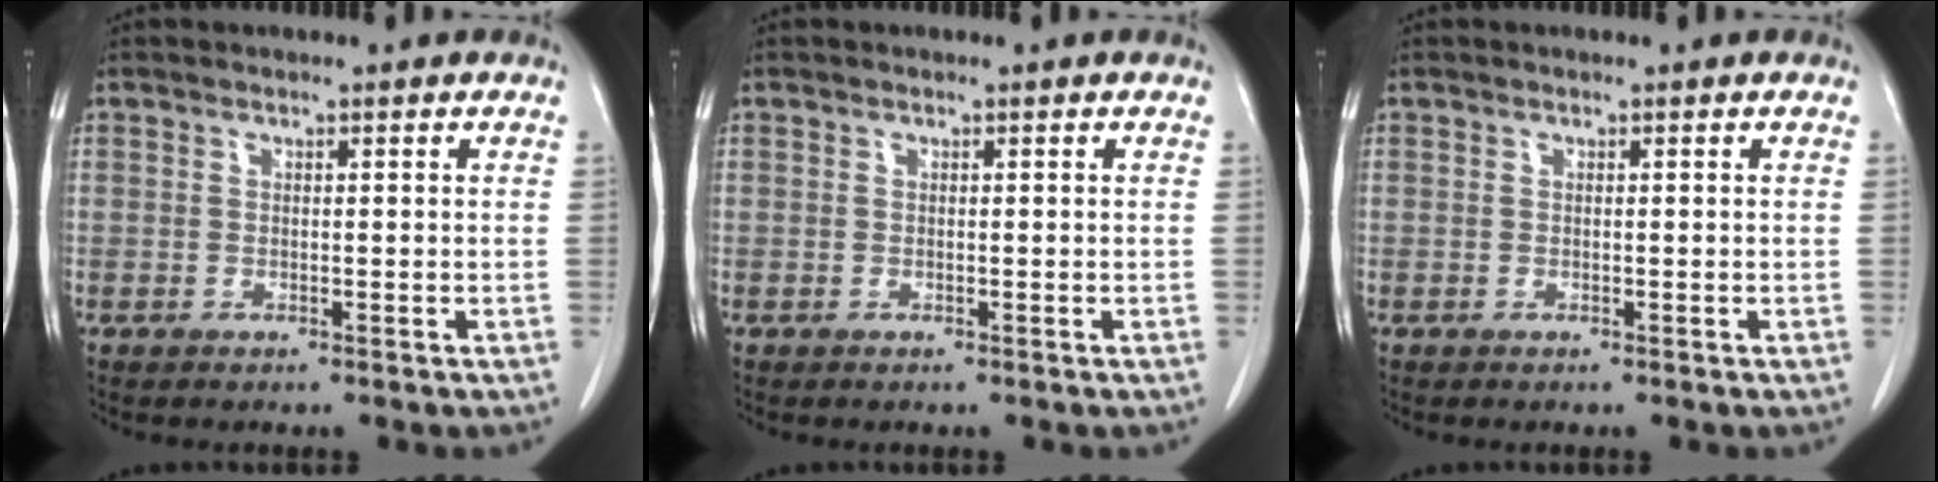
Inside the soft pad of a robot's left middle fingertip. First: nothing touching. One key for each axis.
{"total": 0.0}
{"total": 0.0}